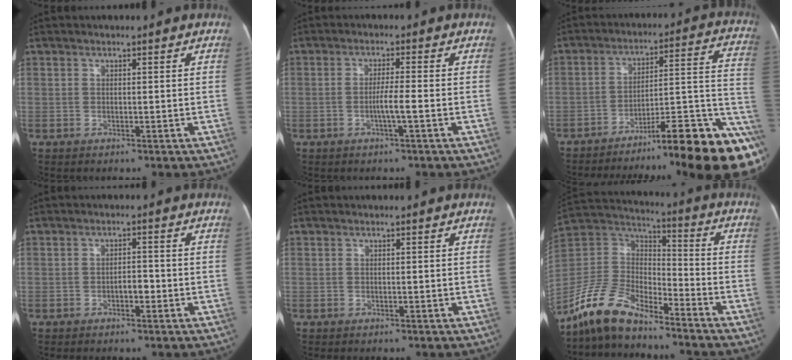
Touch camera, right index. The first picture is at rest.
{"total": 3.5, "force": [-1.2, -0.2, 3.2], "torque": [-0.058, -0.001, -0.022]}
{"total": 23.4, "force": [-16.1, 1.1, 17.0], "torque": [-0.128, 0.030, -0.237]}
{"total": 2.4, "force": [-0.9, 1.2, 1.8], "torque": [-0.027, 0.007, -0.014]}
{"total": 0.0}
{"total": 12.9, "force": [-10.5, 4.9, 5.6], "torque": [-0.124, 0.026, -0.205]}